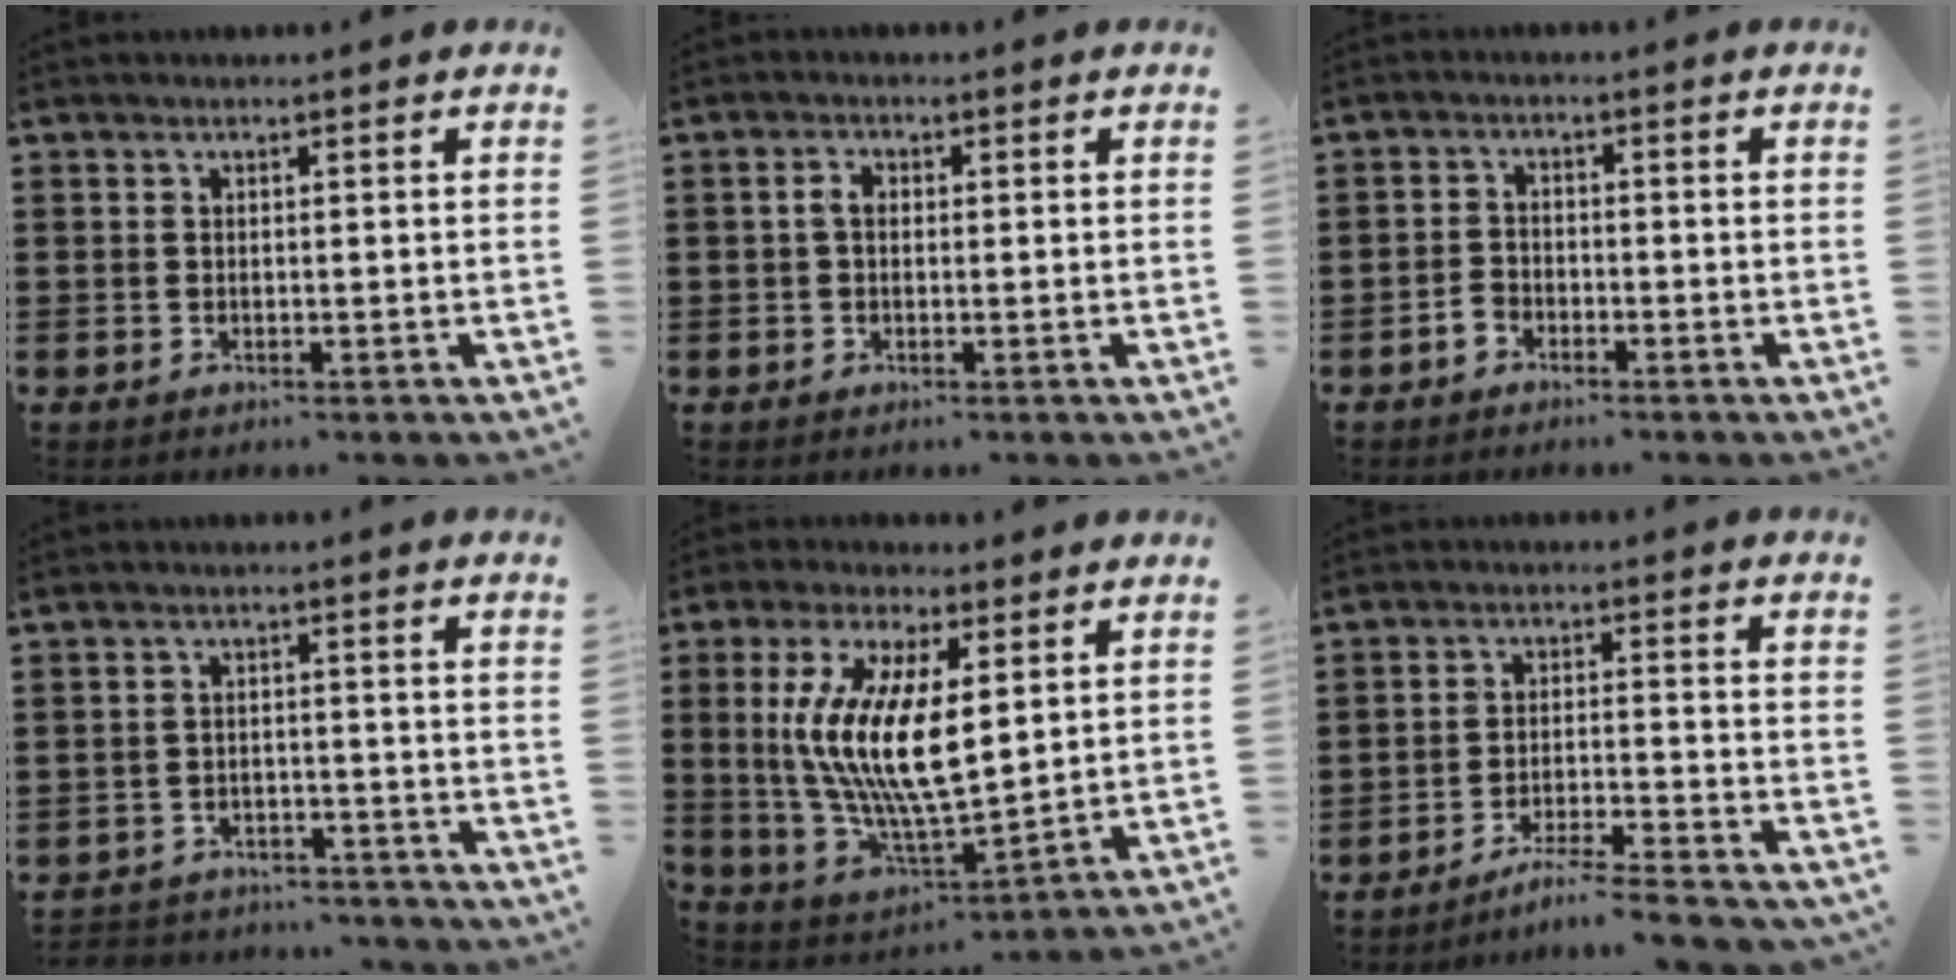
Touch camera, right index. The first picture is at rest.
{"total": 2.1, "force": [0.1, 1.4, 1.5], "torque": [-0.031, 0.007, 0.000]}
{"total": 2.0, "force": [-1.5, 1.2, 0.6], "torque": [-0.015, 0.004, -0.032]}
{"total": 3.3, "force": [-3.3, 0.5, -0.1], "torque": [-0.006, -0.001, -0.071]}
{"total": 12.9, "force": [2.8, 4.3, 11.8], "torque": [-0.249, -0.014, 0.052]}
{"total": 5.5, "force": [-5.1, -0.5, 2.0], "torque": [-0.040, -0.014, -0.100]}